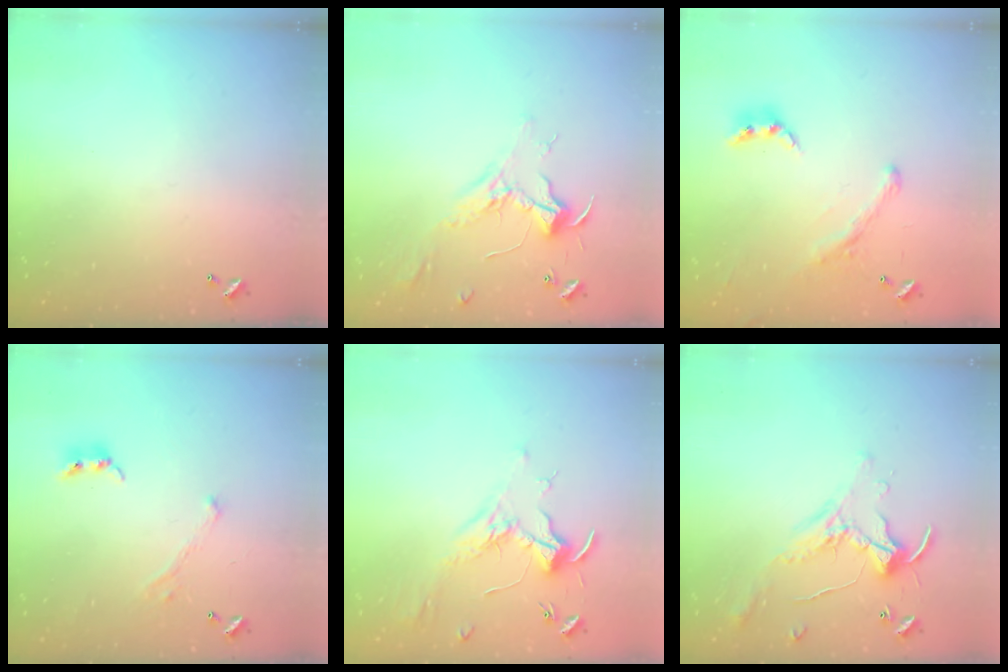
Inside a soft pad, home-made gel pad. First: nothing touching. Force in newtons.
{"total": 2.4, "press": 2.3, "slide": 0.8}
{"total": 2.0, "press": 1.5, "slide": 1.2}
{"total": 1.8, "press": 1.6, "slide": 0.9}
{"total": 1.8, "press": 1.6, "slide": 0.8}
{"total": 0.8, "press": 0.8, "slide": 0.2}